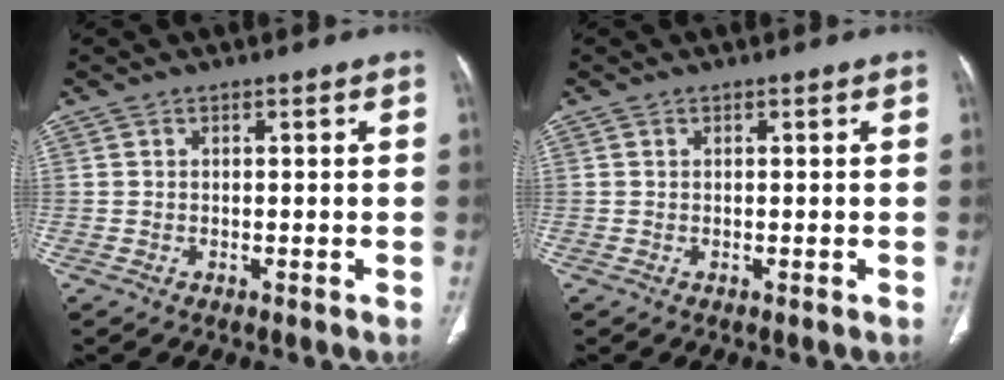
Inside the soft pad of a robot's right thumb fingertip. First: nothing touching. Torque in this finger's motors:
{"motor_torque": [-0.08, -0.09, 0.22, -0.05, -0.01]}